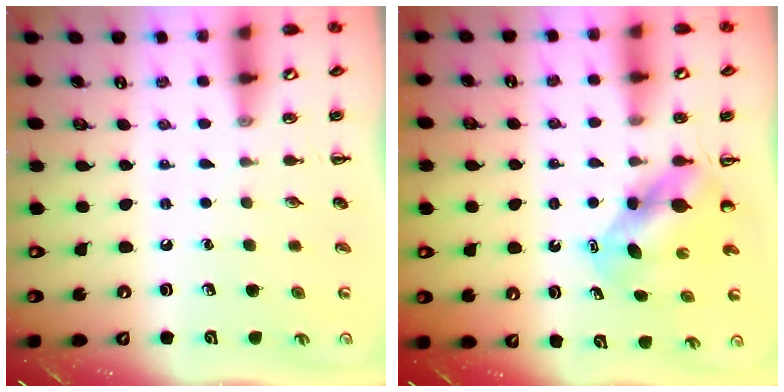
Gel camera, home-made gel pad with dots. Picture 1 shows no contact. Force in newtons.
{"total": 5.5, "press": 5.4, "slide": 0.7}